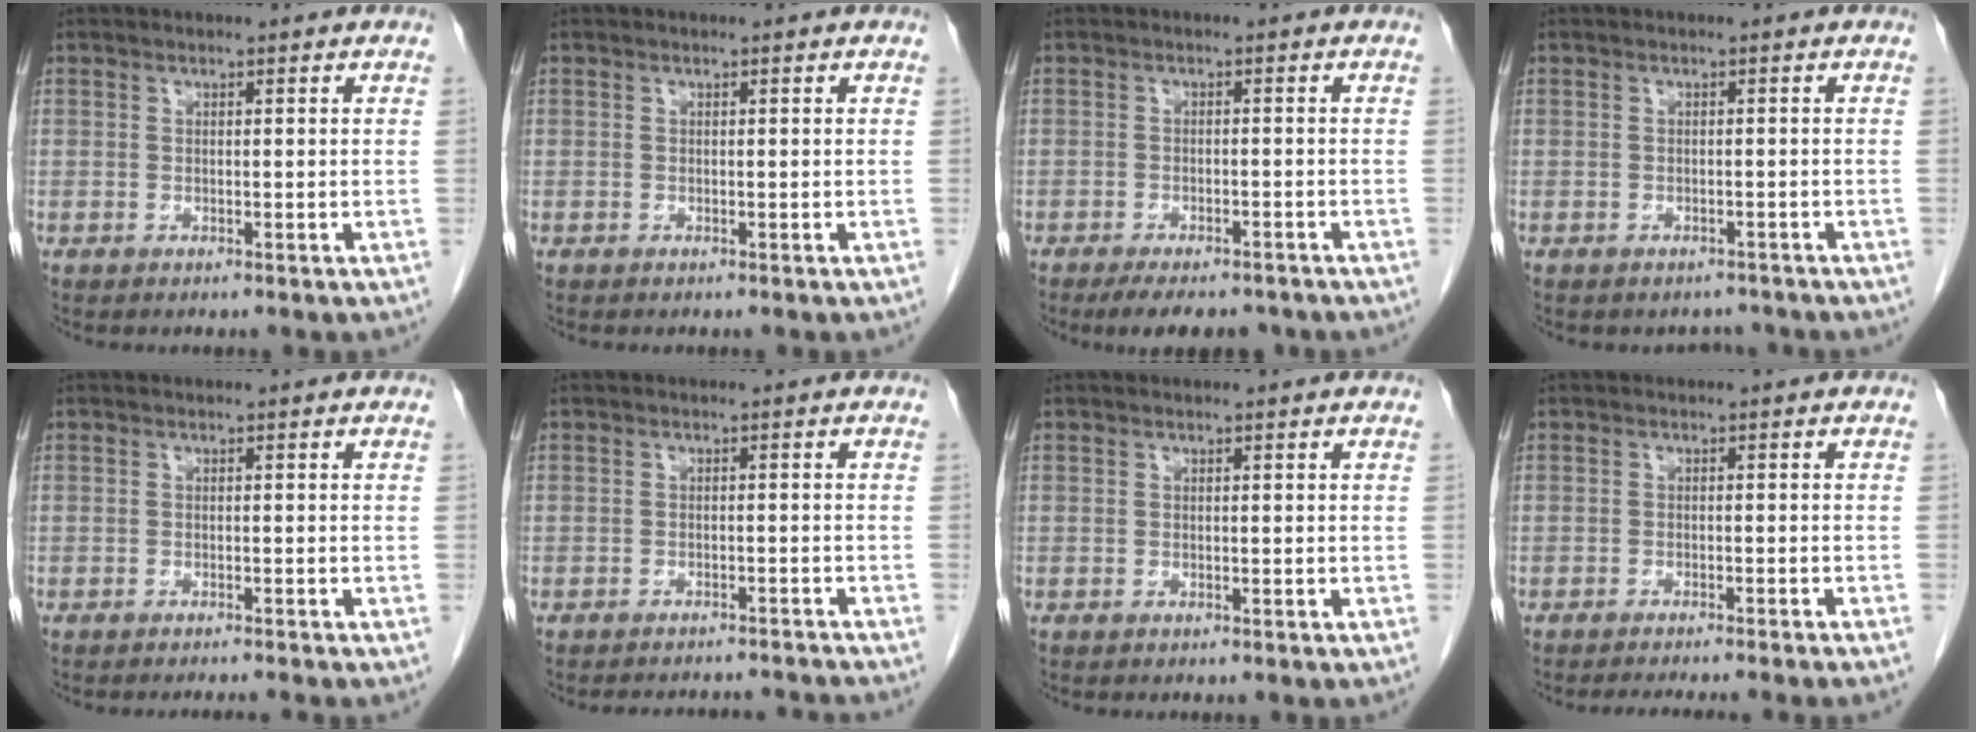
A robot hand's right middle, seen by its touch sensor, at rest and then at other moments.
{"total": 0.0}
{"total": 8.1, "force": [-6.7, 2.8, 3.7], "torque": [-0.048, -0.005, -0.091]}
{"total": 2.2, "force": [-1.9, 1.0, -0.2], "torque": [0.001, 0.000, -0.026]}
{"total": 2.3, "force": [-2.1, -0.8, 0.5], "torque": [-0.004, -0.005, -0.028]}
{"total": 7.7, "force": [-7.6, 0.2, 1.2], "torque": [-0.011, 0.006, -0.088]}
{"total": 0.0}
{"total": 8.2, "force": [-7.3, -0.7, 3.5], "torque": [-0.023, -0.015, -0.093]}